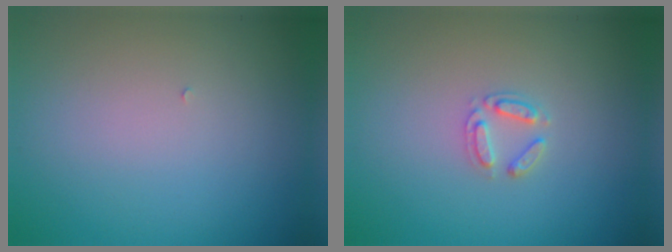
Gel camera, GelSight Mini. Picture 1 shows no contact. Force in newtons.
{"total": 1.7, "press": 1.7, "slide": 0.2}